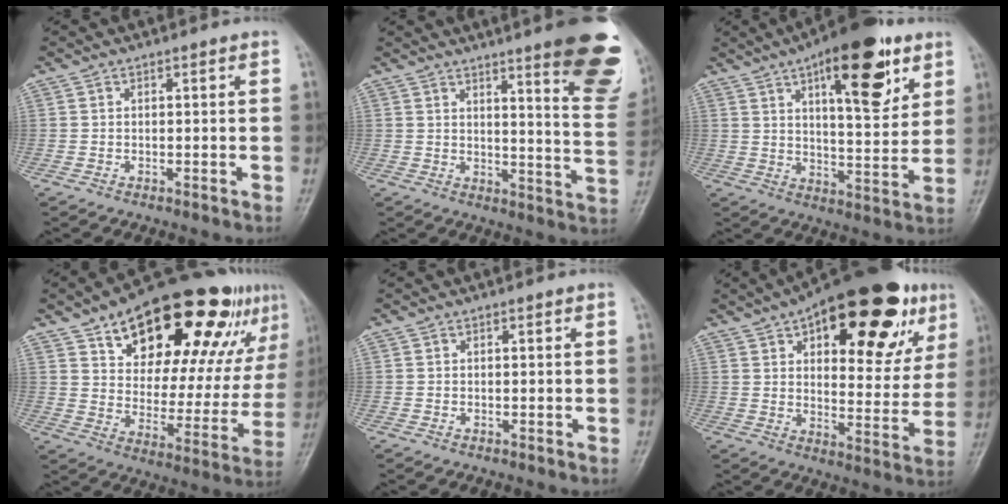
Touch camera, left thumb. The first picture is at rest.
{"total": 17.8, "force": [10.8, 3.1, 13.8], "torque": [-0.135, -0.068, 0.130]}
{"total": 18.0, "force": [9.2, 6.7, 13.9], "torque": [-0.168, -0.036, 0.135]}
{"total": 28.6, "force": [16.1, 12.8, 19.9], "torque": [-0.256, -0.023, 0.241]}
{"total": 0.0}
{"total": 27.0, "force": [13.6, 11.9, 20.1], "torque": [-0.245, -0.015, 0.194]}